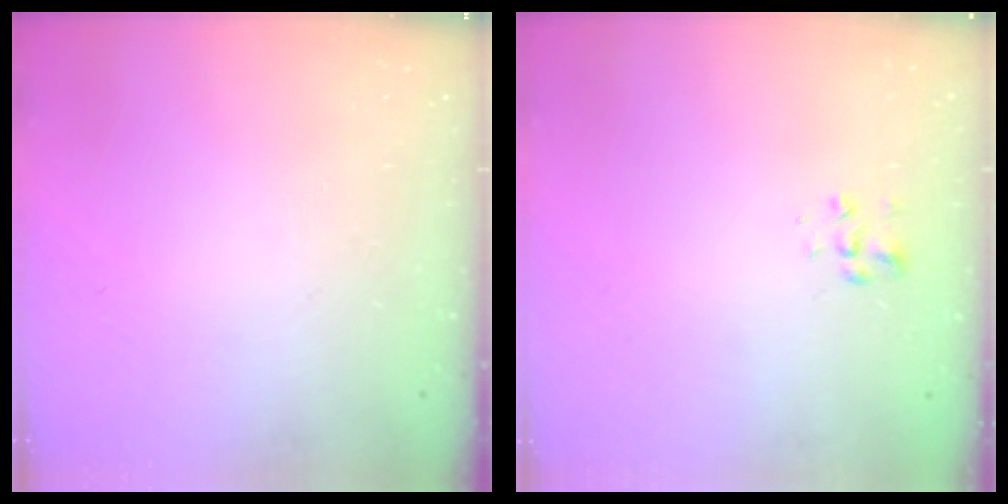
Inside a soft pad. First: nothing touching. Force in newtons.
{"total": 2.3, "press": 2.2, "slide": 0.7}